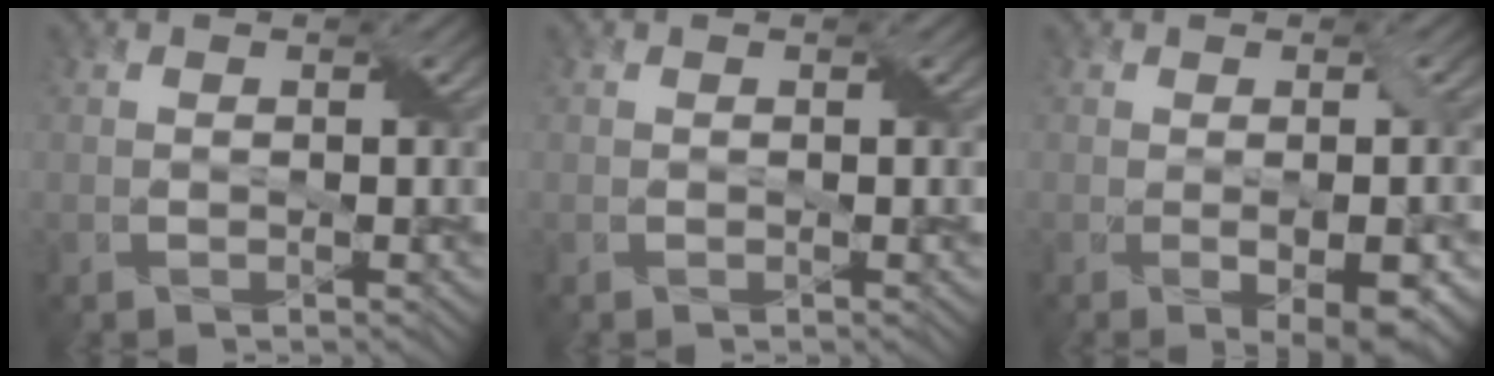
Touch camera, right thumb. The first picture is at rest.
{"total": 0.0}
{"total": 5.0, "force": [-1.2, 1.5, 4.7], "torque": [-0.073, -0.013, -0.006]}